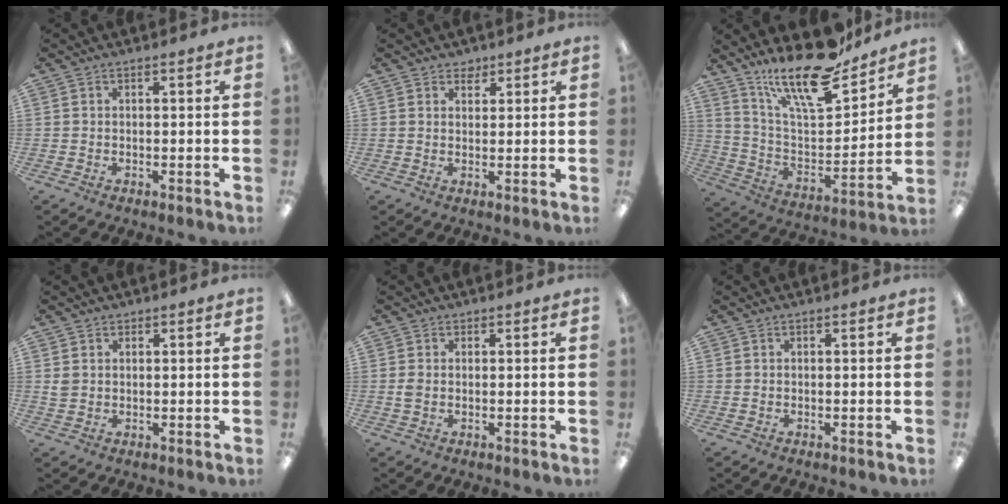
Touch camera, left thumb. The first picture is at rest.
{"total": 2.3, "force": [1.8, 1.4, 0.2], "torque": [0.002, -0.004, 0.033]}
{"total": 20.6, "force": [16.3, 6.0, 11.0], "torque": [-0.198, -0.106, 0.279]}
{"total": 2.0, "force": [1.0, 1.7, 0.5], "torque": [-0.013, 0.003, 0.017]}
{"total": 1.8, "force": [0.2, 1.3, 1.2], "torque": [-0.024, 0.005, 0.002]}
{"total": 0.0}